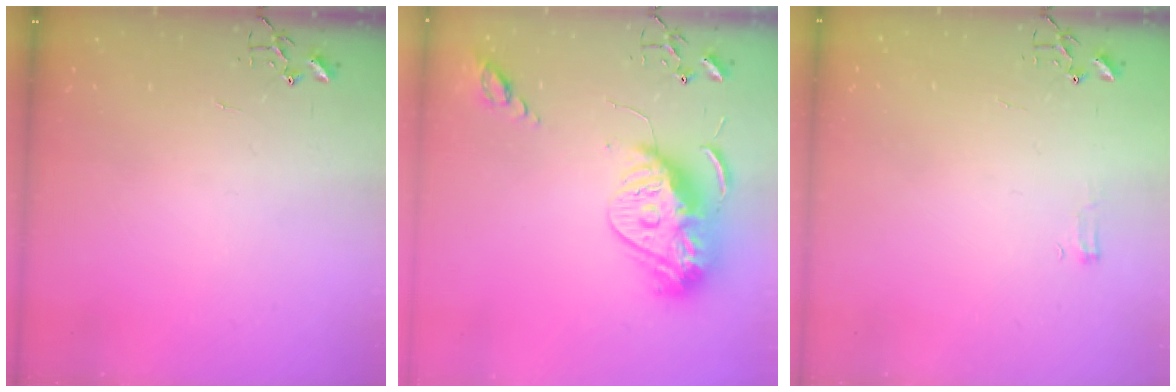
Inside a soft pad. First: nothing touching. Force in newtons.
{"total": 16.1, "press": 16.0, "slide": 1.6}
{"total": 4.4, "press": 4.3, "slide": 0.5}